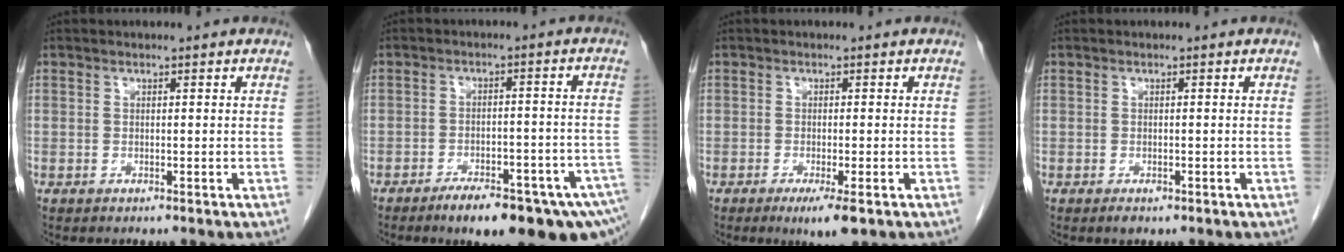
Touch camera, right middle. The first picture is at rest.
{"total": 14.6, "force": [-10.4, 3.0, 9.7], "torque": [-0.080, 0.021, -0.142]}
{"total": 4.1, "force": [-2.2, 0.7, 3.4], "torque": [-0.051, -0.010, -0.031]}
{"total": 1.1, "force": [-0.7, 0.6, 0.7], "torque": [-0.010, 0.000, -0.005]}